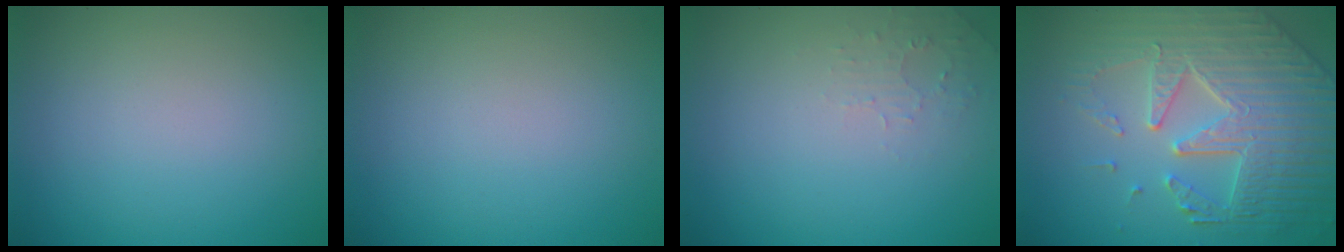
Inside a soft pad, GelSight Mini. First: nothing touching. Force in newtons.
{"total": 0.0}
{"total": 1.3, "press": 1.2, "slide": 0.3}
{"total": 7.7, "press": 6.0, "slide": 4.8}